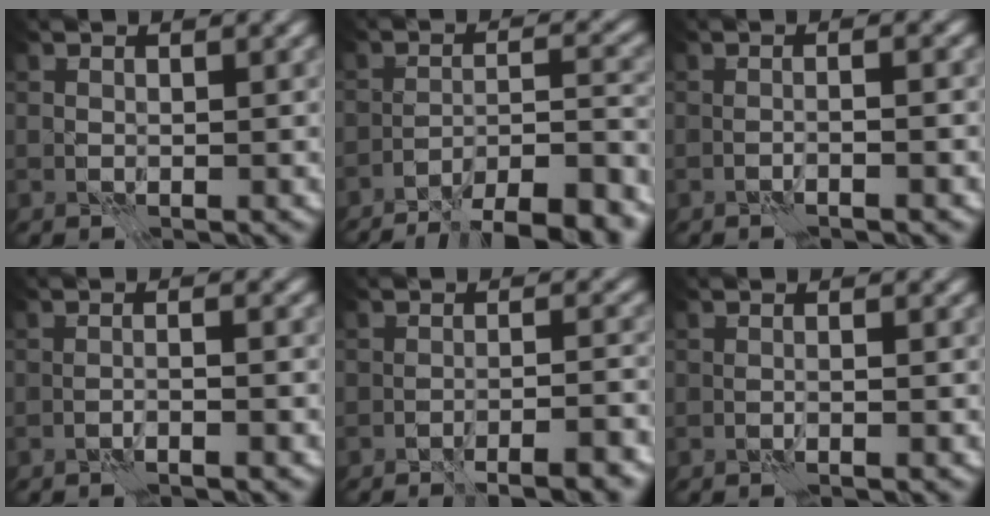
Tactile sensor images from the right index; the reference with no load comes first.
{"total": 12.8, "force": [-11.2, 2.4, 5.8], "torque": [-0.067, 0.002, -0.146]}
{"total": 1.9, "force": [-0.5, 0.2, 1.8], "torque": [0.000, 0.004, -0.026]}
{"total": 1.4, "force": [-1.0, -0.3, 1.0], "torque": [-0.010, 0.009, -0.025]}
{"total": 5.0, "force": [-4.2, 0.4, 2.6], "torque": [-0.027, 0.014, -0.058]}
{"total": 0.5, "force": [-0.2, -0.3, 0.4], "torque": [0.001, -0.008, -0.010]}